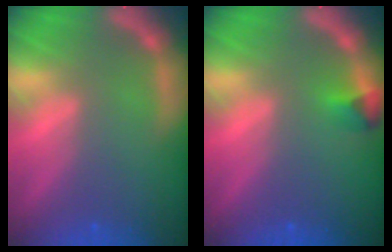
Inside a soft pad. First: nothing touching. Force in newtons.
{"total": 1.4}